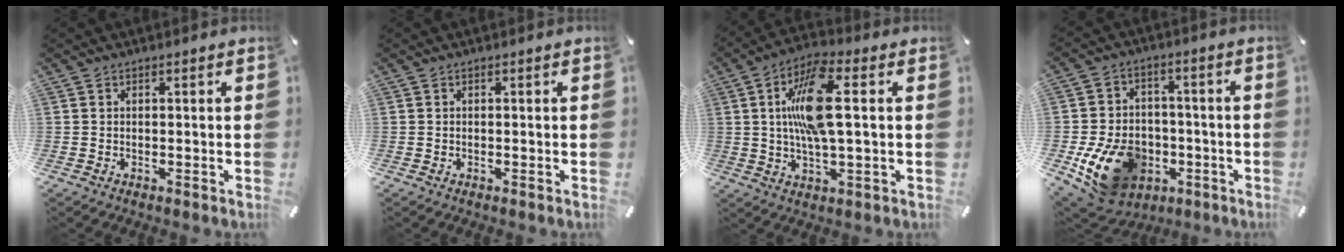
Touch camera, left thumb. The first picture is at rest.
{"total": 0.0}
{"total": 14.1, "force": [2.1, 4.7, 13.1], "torque": [-0.265, -0.002, 0.025]}
{"total": 16.1, "force": [-5.6, 12.0, 9.1], "torque": [-0.169, 0.027, -0.086]}